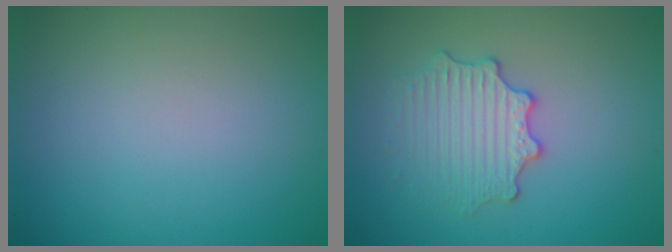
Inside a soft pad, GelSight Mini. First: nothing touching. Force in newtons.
{"total": 2.9, "press": 2.8, "slide": 0.9}